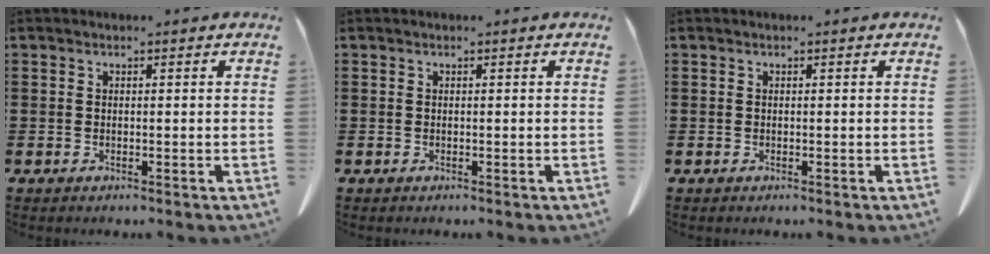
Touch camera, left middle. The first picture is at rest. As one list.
[{"total": 0.0}, {"total": 0.0}]